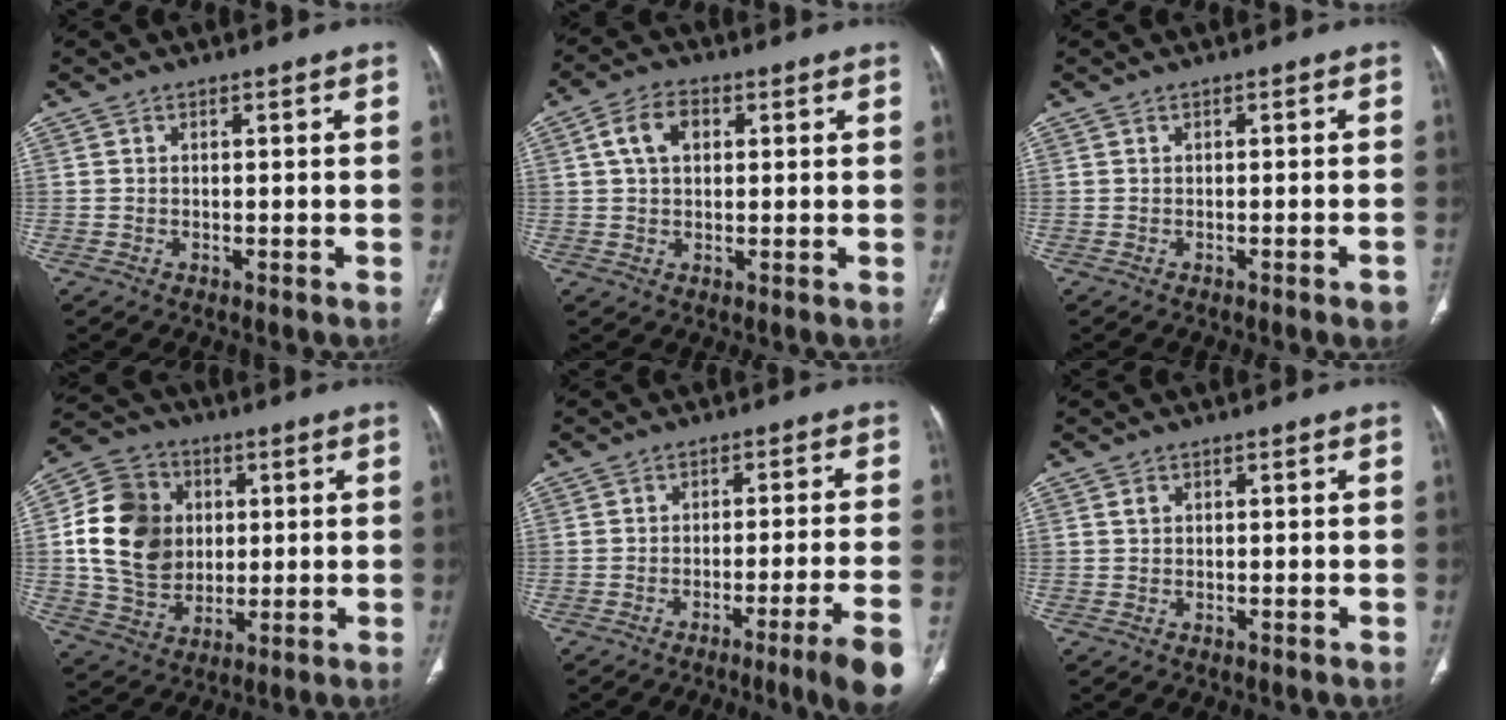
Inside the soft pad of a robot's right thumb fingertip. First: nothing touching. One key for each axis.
{"total": 5.8, "fx": 1.6, "fy": 3.7, "fz": 4.2, "tx": -0.076, "ty": 0.012, "tz": 0.026}
{"total": 2.7, "fx": -1.5, "fy": 0.3, "fz": 2.2, "tx": -0.027, "ty": 0.005, "tz": -0.016}
{"total": 16.7, "fx": 2.0, "fy": 13.5, "fz": 9.5, "tx": -0.159, "ty": 0.005, "tz": 0.042}
{"total": 10.2, "fx": -6.0, "fy": -0.9, "fz": 8.2, "tx": -0.115, "ty": 0.016, "tz": -0.085}
{"total": 0.8, "fx": 0.1, "fy": 0.2, "fz": 0.7, "tx": -0.013, "ty": 0.000, "tz": 0.003}